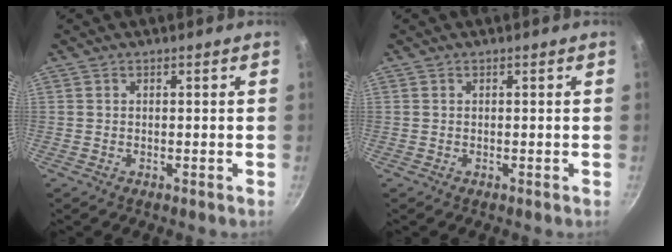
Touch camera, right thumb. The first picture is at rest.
{"total": 0.0}